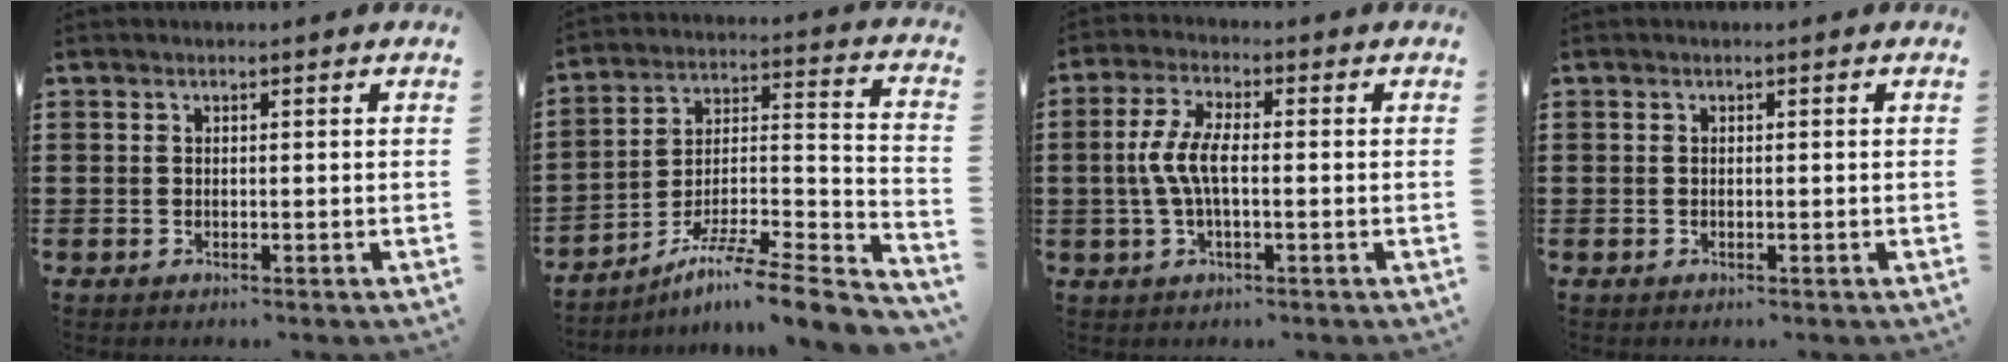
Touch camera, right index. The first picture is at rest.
{"total": 7.7, "force": [-6.1, 0.4, 4.8], "torque": [-0.080, -0.007, -0.123]}
{"total": 6.1, "force": [-0.6, 2.0, 5.7], "torque": [-0.137, -0.006, -0.023]}
{"total": 0.0}